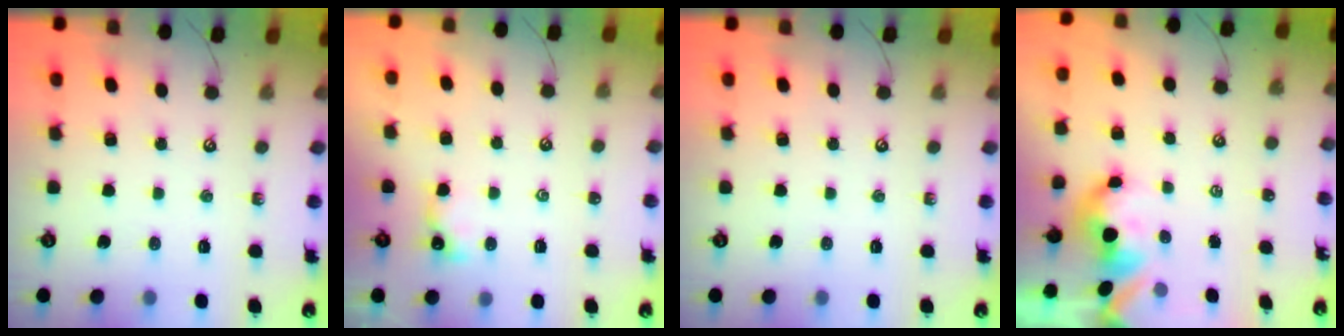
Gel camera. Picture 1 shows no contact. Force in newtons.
{"total": 2.2, "press": 2.1, "slide": 0.5}
{"total": 0.0}
{"total": 3.8, "press": 3.7, "slide": 0.5}